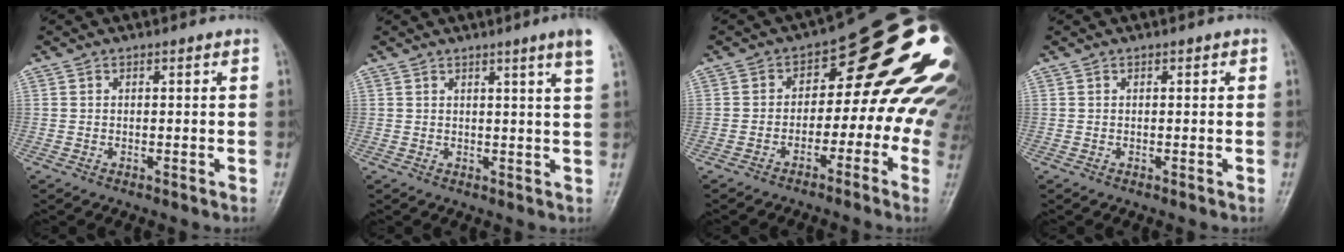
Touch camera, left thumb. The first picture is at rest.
{"total": 5.0, "force": [3.0, -0.7, 3.9], "torque": [-0.054, -0.016, 0.038]}
{"total": 19.6, "force": [-1.5, 11.4, 15.8], "torque": [-0.165, 0.060, -0.022]}
{"total": 0.0}